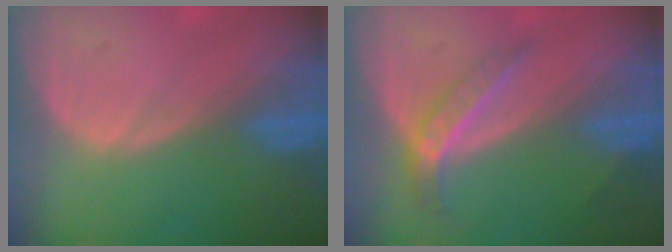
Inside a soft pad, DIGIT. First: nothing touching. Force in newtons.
{"total": 4.5, "press": 4.1, "slide": 2.0}